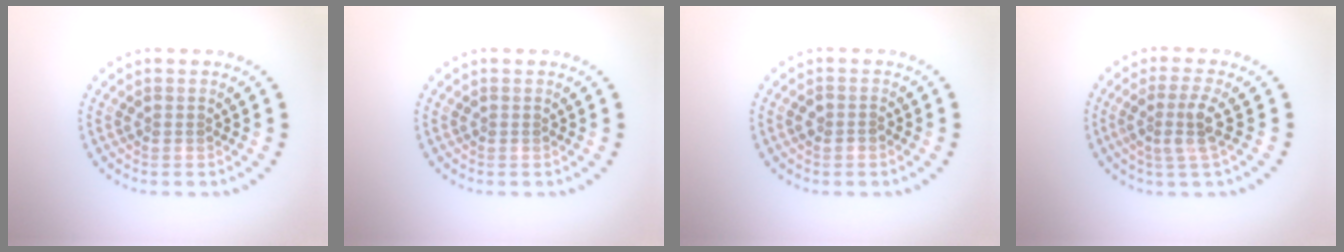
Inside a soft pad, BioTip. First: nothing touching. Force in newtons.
{"total": 0.0}
{"total": 1.2, "press": 1.1, "slide": 0.4}
{"total": 2.7, "press": 2.0, "slide": 1.8}